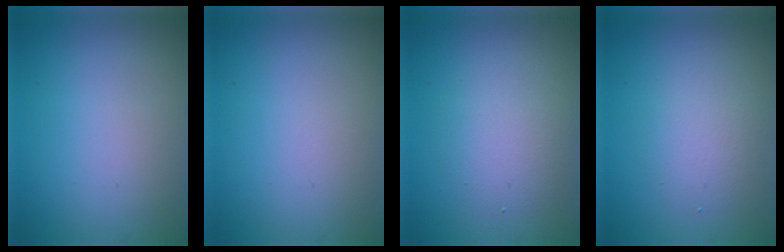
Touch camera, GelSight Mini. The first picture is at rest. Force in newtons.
{"total": 0.0}
{"total": 3.2, "press": 3.1, "slide": 0.2}
{"total": 2.4, "press": 2.4, "slide": 0.2}